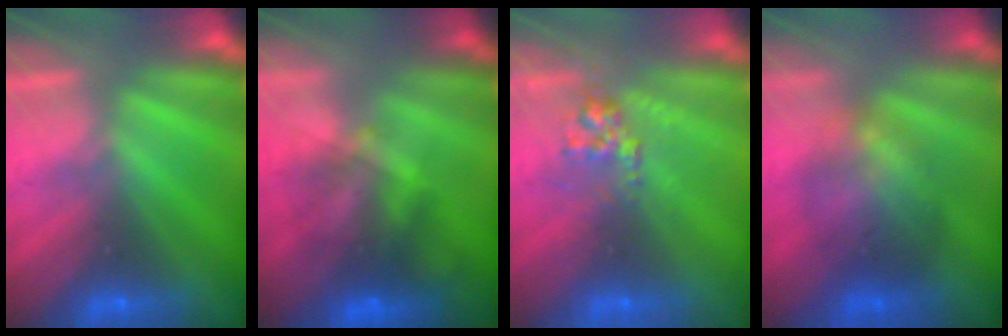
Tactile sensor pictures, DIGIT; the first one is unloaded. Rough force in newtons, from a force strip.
{"total": 7.7}
{"total": 2.7}
{"total": 7.3}